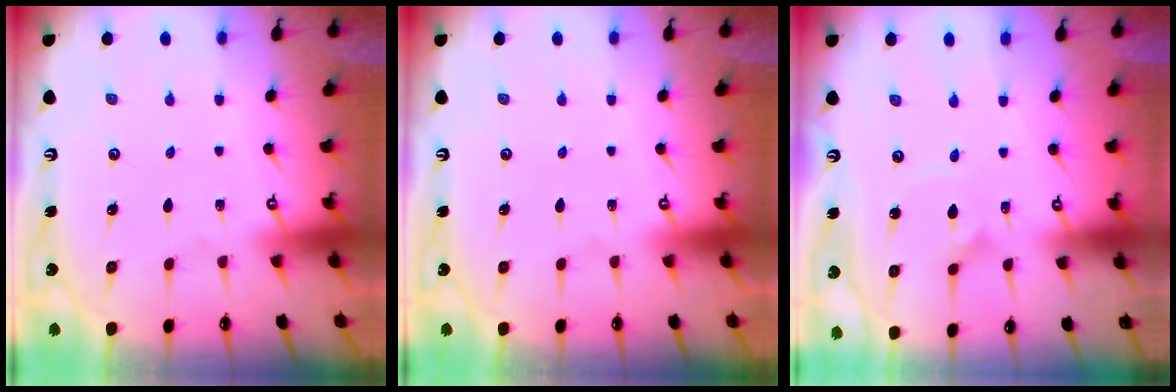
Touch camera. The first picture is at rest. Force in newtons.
{"total": 0.0}
{"total": 2.8, "press": 2.8, "slide": 0.2}